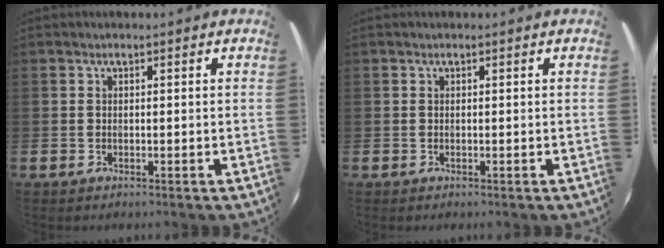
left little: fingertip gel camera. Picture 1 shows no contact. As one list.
[{"total": 0.0}]